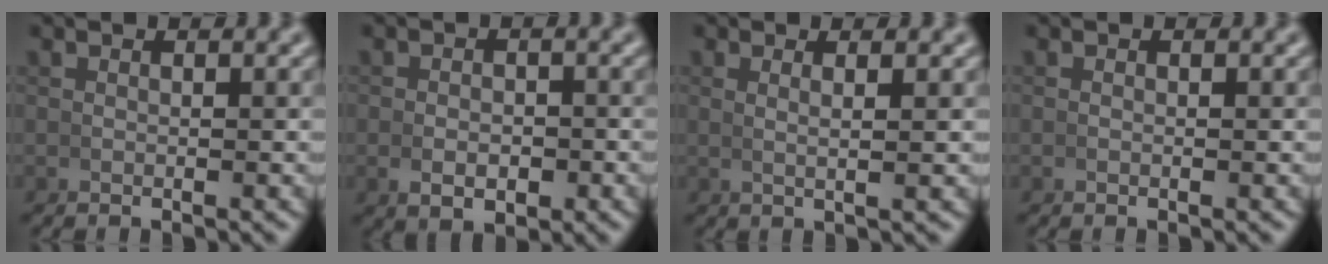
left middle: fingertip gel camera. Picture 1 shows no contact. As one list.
[{"total": 2.4, "force": [-0.8, 1.5, 1.7], "torque": [-0.027, -0.007, -0.007]}, {"total": 1.5, "force": [0.7, -0.4, 1.3], "torque": [-0.023, -0.004, 0.017]}, {"total": 0.0}]